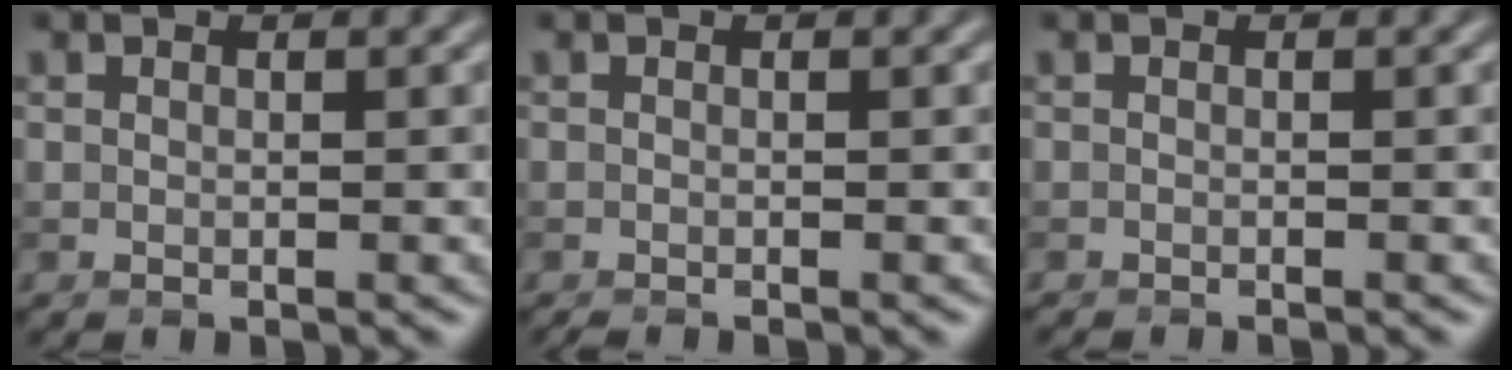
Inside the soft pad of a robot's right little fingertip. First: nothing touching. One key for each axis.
{"total": 0.6, "fx": -0.6, "fy": -0.1, "fz": 0.2, "tx": 0.002, "ty": -0.003, "tz": -0.012}
{"total": 0.9, "fx": -0.9, "fy": 0.0, "fz": 0.2, "tx": 0.007, "ty": -0.004, "tz": -0.015}